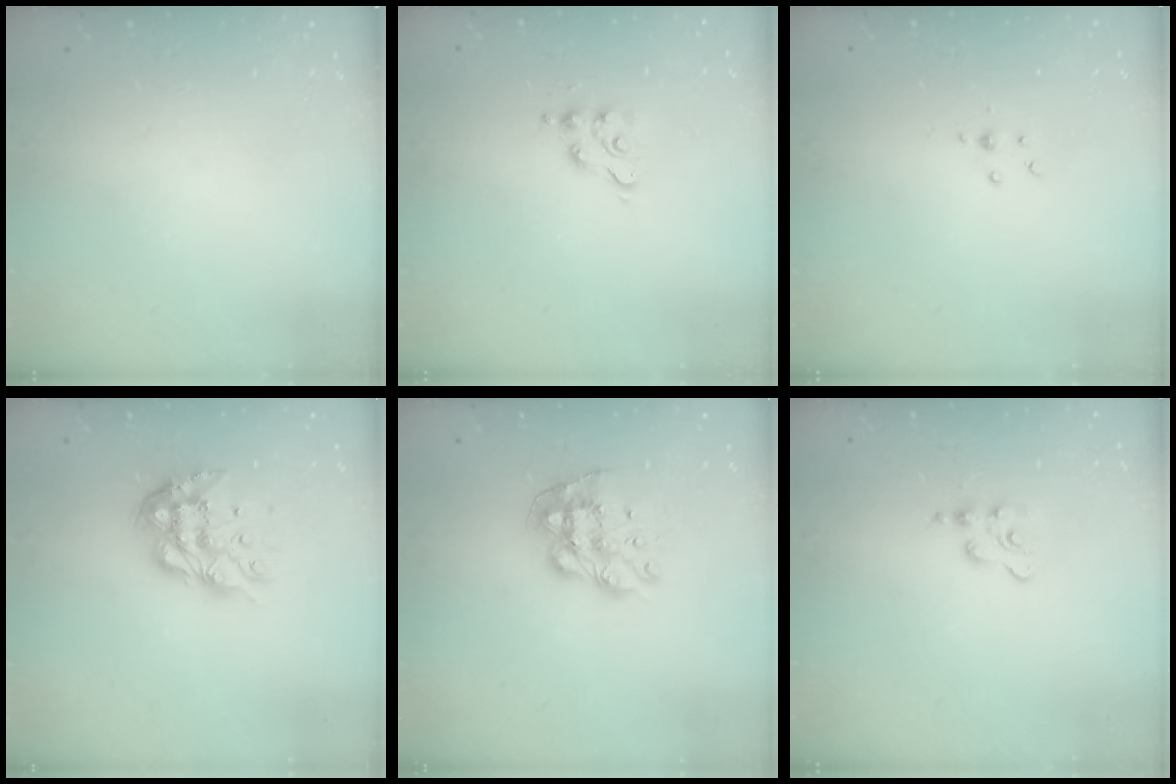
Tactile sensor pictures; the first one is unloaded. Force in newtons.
{"total": 5.1, "press": 5.0, "slide": 0.5}
{"total": 3.0, "press": 2.8, "slide": 0.9}
{"total": 11.4, "press": 11.3, "slide": 1.1}
{"total": 10.1, "press": 10.0, "slide": 0.8}
{"total": 2.7, "press": 2.7, "slide": 0.5}